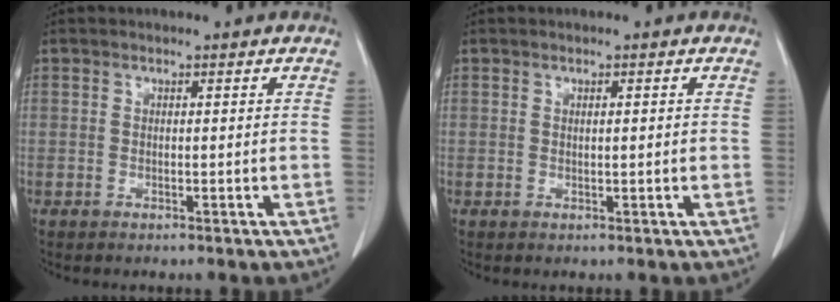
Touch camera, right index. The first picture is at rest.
{"total": 0.8, "force": [0.2, 0.2, 0.8], "torque": [-0.016, 0.001, 0.005]}